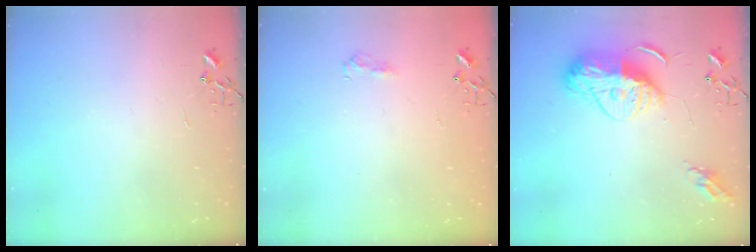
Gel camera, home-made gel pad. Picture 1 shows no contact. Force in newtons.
{"total": 7.3, "press": 7.2, "slide": 0.8}
{"total": 14.4, "press": 14.3, "slide": 1.2}